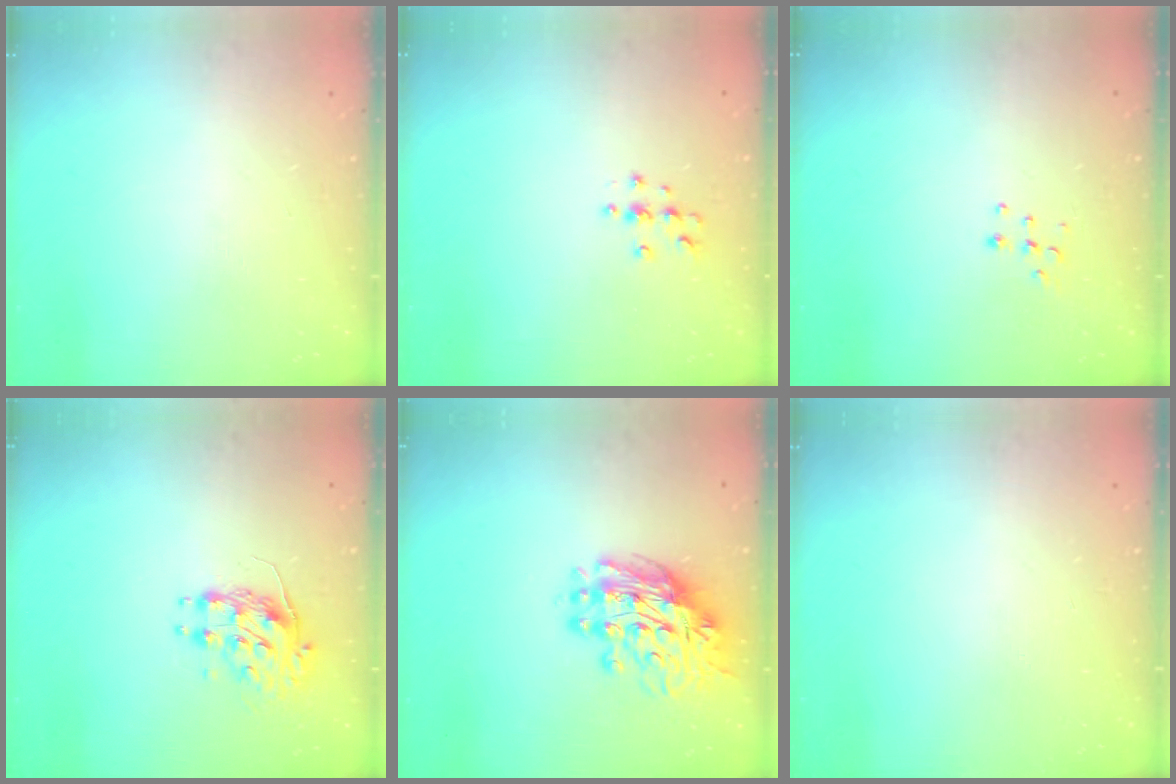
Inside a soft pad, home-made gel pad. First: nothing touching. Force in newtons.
{"total": 3.7, "press": 3.7, "slide": 0.5}
{"total": 6.2, "press": 6.1, "slide": 0.7}
{"total": 8.2, "press": 8.2, "slide": 0.3}
{"total": 14.5, "press": 14.4, "slide": 1.3}
{"total": 0.0}